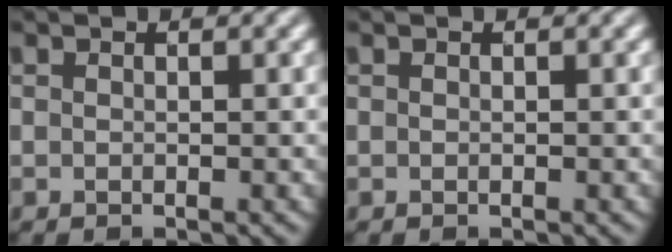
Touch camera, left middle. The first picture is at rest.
{"total": 0.0}